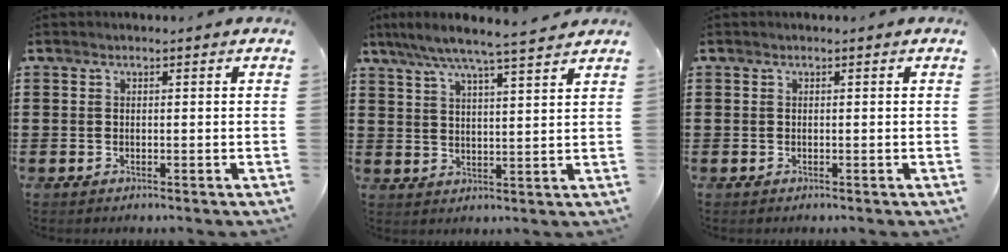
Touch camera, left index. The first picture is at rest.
{"total": 5.8, "force": [5.1, -0.5, 2.8], "torque": [-0.072, -0.028, 0.085]}
{"total": 0.0}